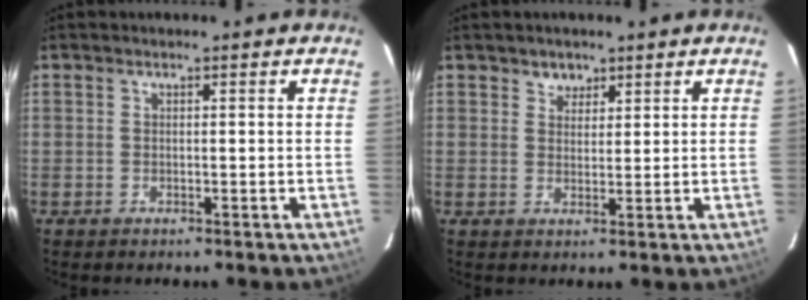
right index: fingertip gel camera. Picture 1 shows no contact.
{"total": 2.7, "force": [1.7, 2.0, 0.3], "torque": [0.005, 0.005, 0.028]}